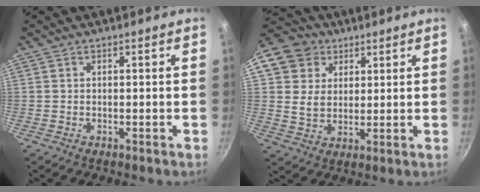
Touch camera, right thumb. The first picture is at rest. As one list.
[{"total": 12.2, "force": [5.6, 9.9, 4.3], "torque": [-0.062, -0.003, 0.095]}]